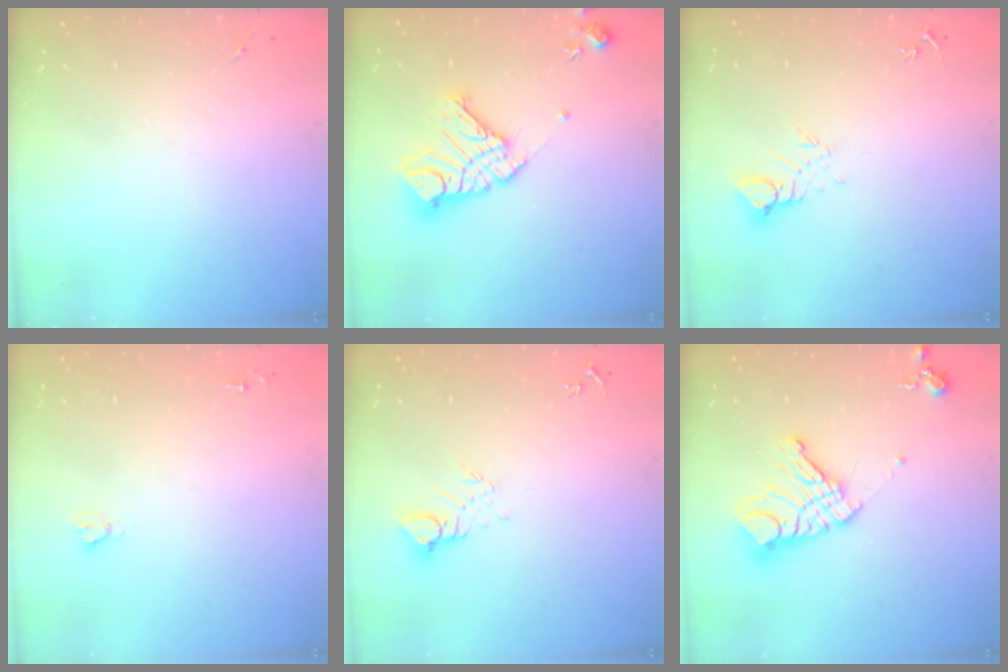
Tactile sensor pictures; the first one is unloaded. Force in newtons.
{"total": 15.8, "press": 15.7, "slide": 1.9}
{"total": 5.0, "press": 5.0, "slide": 0.3}
{"total": 1.8, "press": 1.8, "slide": 0.1}
{"total": 5.0, "press": 5.0, "slide": 0.3}
{"total": 16.4, "press": 16.3, "slide": 2.1}